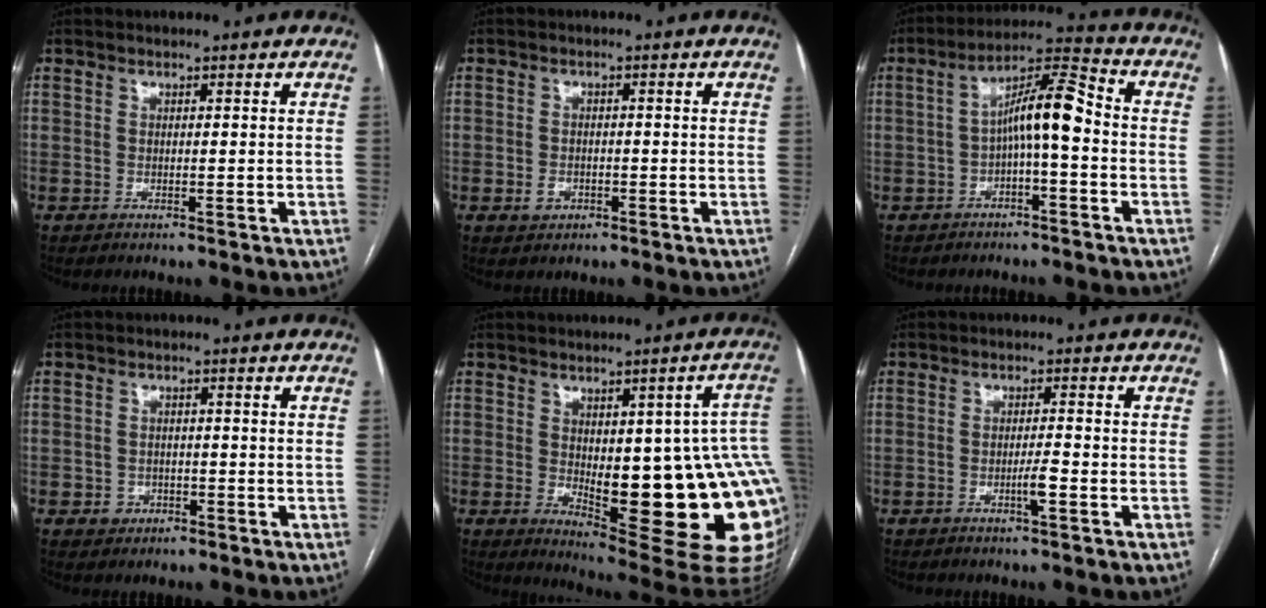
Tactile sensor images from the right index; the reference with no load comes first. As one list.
[{"total": 2.3, "force": [-1.0, 1.8, 1.0], "torque": [-0.014, 0.004, -0.010]}, {"total": 8.7, "force": [-1.0, 1.5, 8.5], "torque": [-0.144, 0.034, -0.020]}, {"total": 2.7, "force": [-1.1, 2.3, 0.7], "torque": [-0.004, 0.009, -0.014]}, {"total": 23.1, "force": [-2.0, 6.3, 22.1], "torque": [-0.194, 0.002, -0.001]}, {"total": 2.5, "force": [-1.1, 0.0, 2.3], "torque": [-0.041, 0.000, -0.017]}]